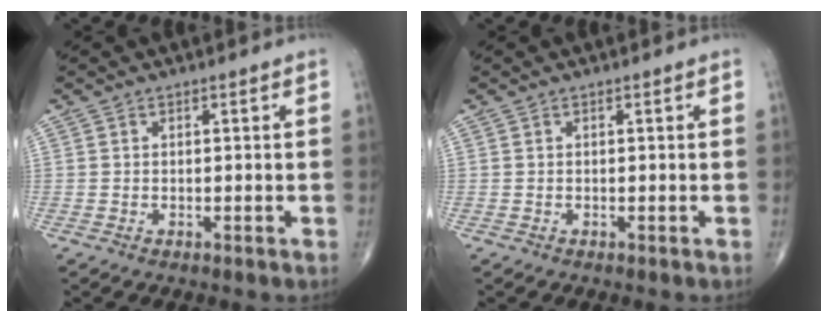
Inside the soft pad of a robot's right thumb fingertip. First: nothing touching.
{"total": 0.0}